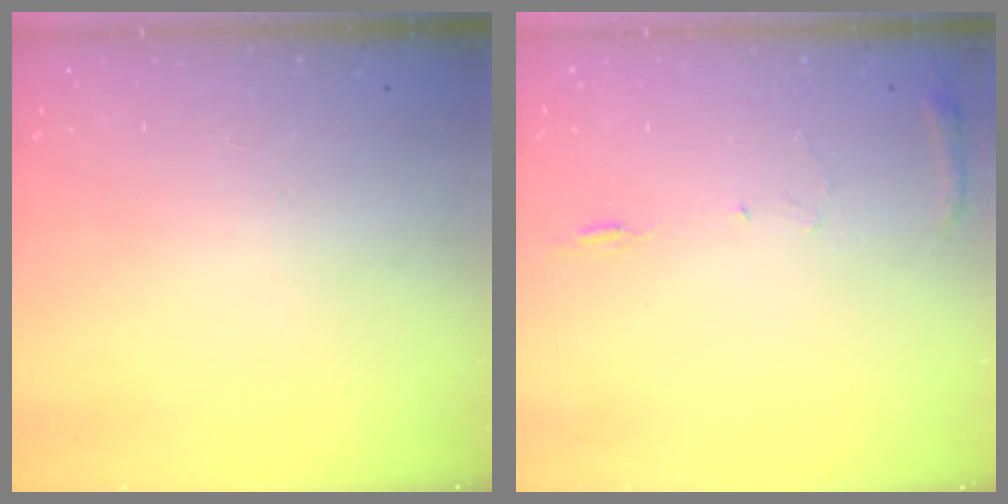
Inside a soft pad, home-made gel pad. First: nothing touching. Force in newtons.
{"total": 6.9, "press": 6.9, "slide": 0.7}